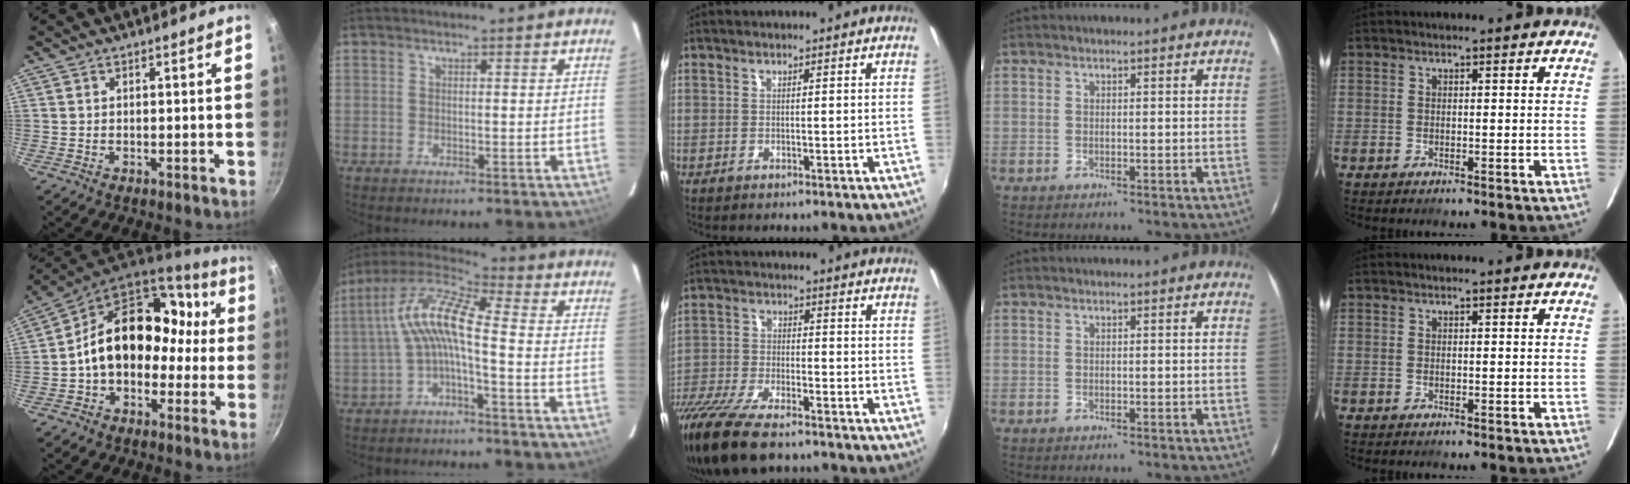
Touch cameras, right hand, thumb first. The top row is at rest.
{"thumb": {"total": 18.8, "force": [0.1, 13.9, 12.6], "torque": [-0.140, 0.069, -0.006]}, "index": {"total": 10.4, "force": [-1.5, 2.1, 10.0], "torque": [-0.209, 0.021, -0.035]}, "middle": {"total": 16.2, "force": [-12.5, 4.7, 9.2], "torque": [-0.213, -0.045, -0.231]}}